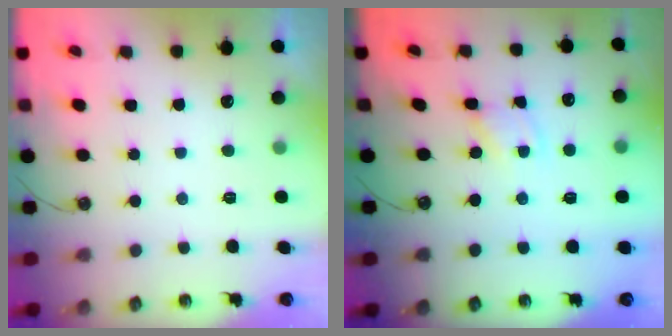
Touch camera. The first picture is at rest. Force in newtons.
{"total": 1.5, "press": 1.5, "slide": 0.1}